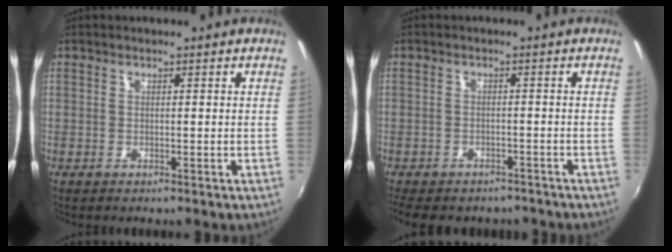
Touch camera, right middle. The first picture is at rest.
{"total": 10.2, "force": [-8.2, 4.4, 4.0], "torque": [-0.095, -0.023, -0.116]}